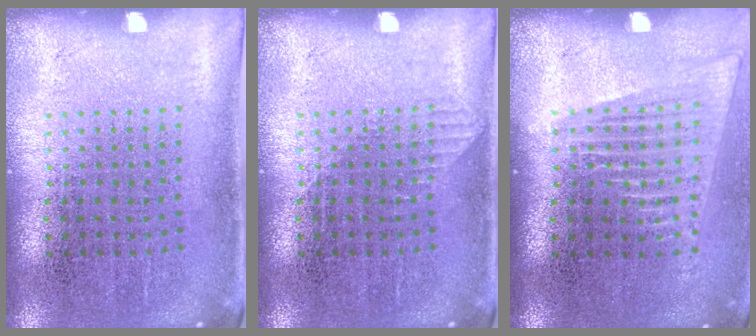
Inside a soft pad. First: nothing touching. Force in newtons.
{"total": 0.6, "press": 0.5, "slide": 0.2}
{"total": 1.4, "press": 1.3, "slide": 0.6}